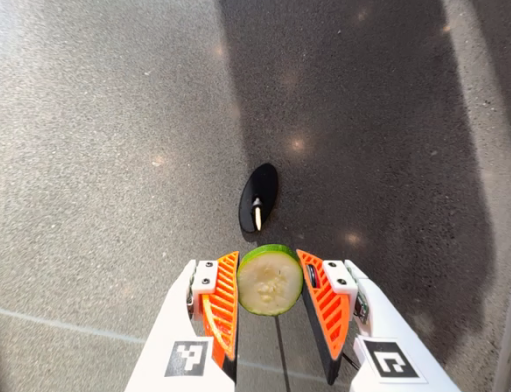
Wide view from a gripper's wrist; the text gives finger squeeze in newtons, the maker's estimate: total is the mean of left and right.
{"total": 10.9, "left": 11.5, "right": 10.3}